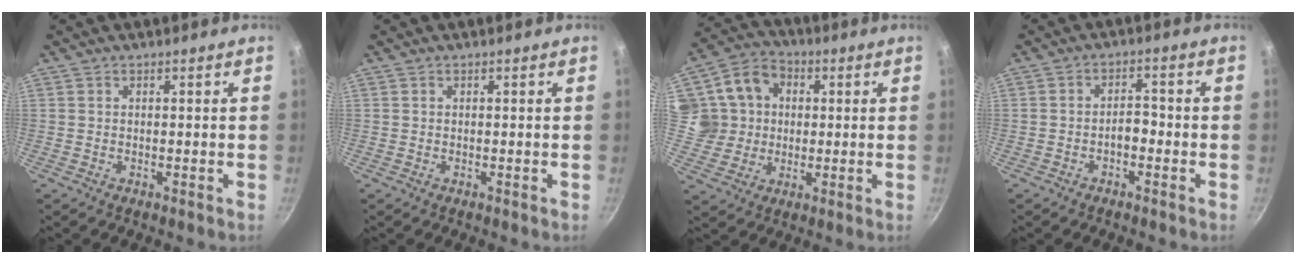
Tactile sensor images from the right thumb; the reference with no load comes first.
{"total": 0.0}
{"total": 12.9, "force": [2.2, 11.6, 5.0], "torque": [-0.064, 0.014, 0.036]}
{"total": 3.1, "force": [-1.5, 1.7, 2.1], "torque": [-0.020, 0.023, -0.026]}